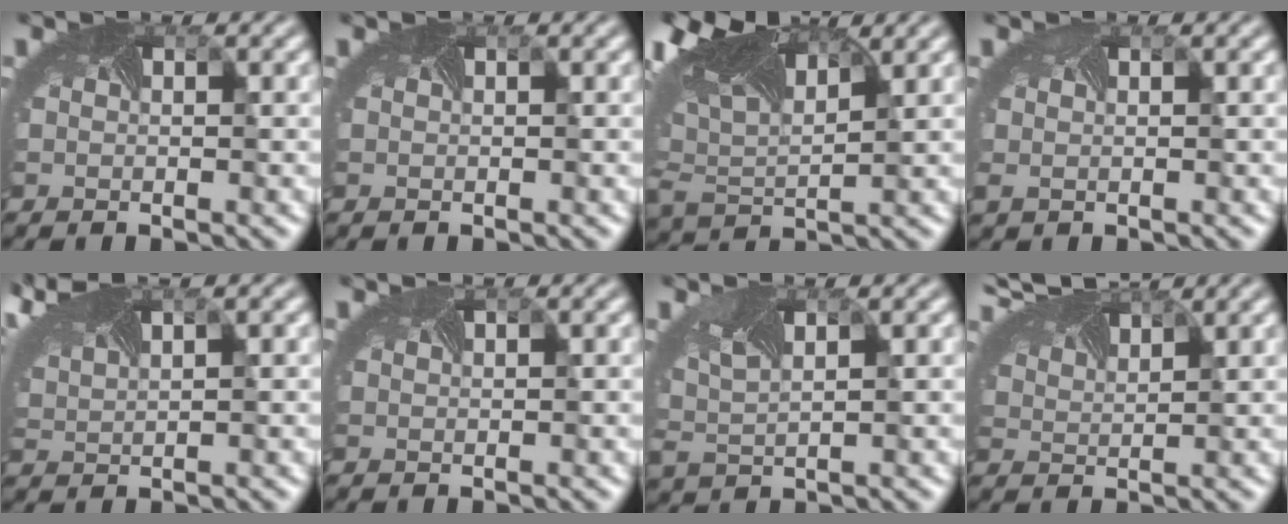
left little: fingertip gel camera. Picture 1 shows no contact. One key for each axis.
{"total": 0.0}
{"total": 11.4, "fx": 6.2, "fy": 5.2, "fz": 8.0, "tx": -0.178, "ty": 0.024, "tz": 0.107}
{"total": 0.7, "fx": 0.1, "fy": 0.5, "fz": 0.5, "tx": -0.015, "ty": -0.002, "tz": 0.004}
{"total": 7.7, "fx": 4.6, "fy": 2.9, "fz": 5.4, "tx": -0.141, "ty": 0.031, "tz": 0.083}
{"total": 0.6, "fx": 0.6, "fy": -0.2, "fz": 0.1, "tx": -0.004, "ty": -0.004, "tz": 0.006}
{"total": 2.7, "fx": 1.5, "fy": 0.9, "fz": 2.0, "tx": -0.049, "ty": -0.005, "tz": 0.036}
{"total": 5.2, "fx": 4.7, "fy": 1.2, "fz": 2.0, "tx": -0.050, "ty": 0.018, "tz": 0.066}